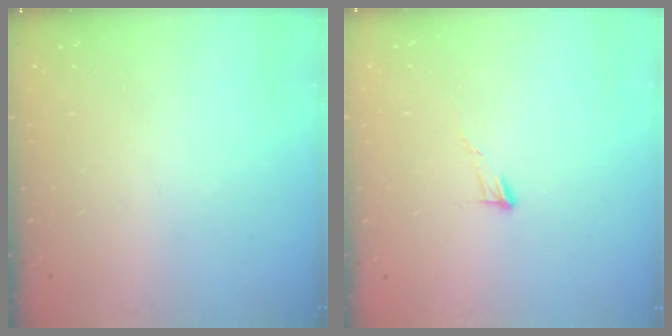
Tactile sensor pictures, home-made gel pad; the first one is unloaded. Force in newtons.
{"total": 4.0, "press": 4.0, "slide": 0.3}